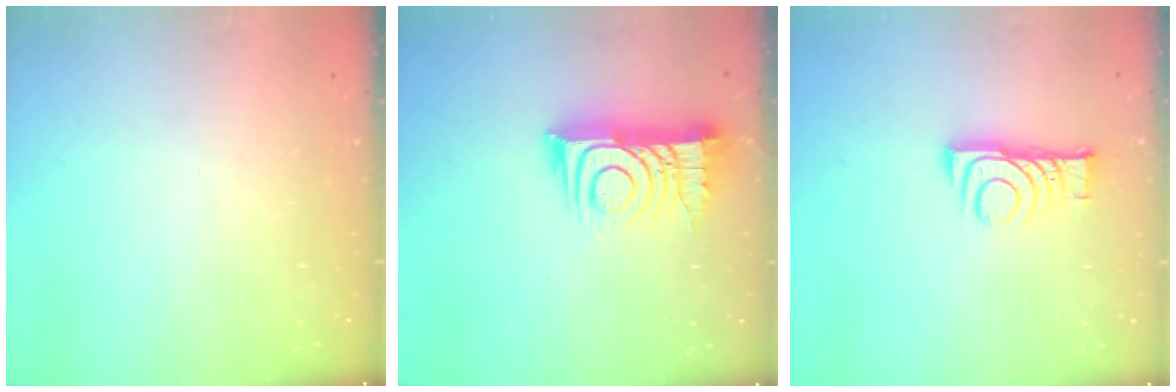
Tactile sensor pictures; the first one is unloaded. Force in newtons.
{"total": 12.7, "press": 12.7, "slide": 0.9}
{"total": 8.8, "press": 8.8, "slide": 0.1}